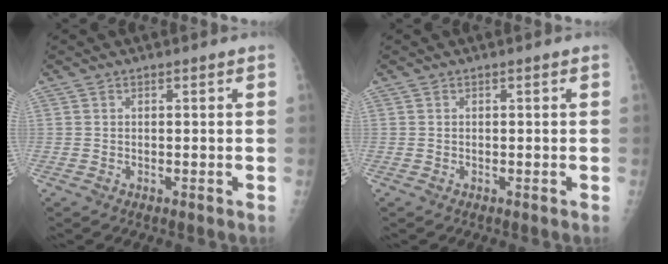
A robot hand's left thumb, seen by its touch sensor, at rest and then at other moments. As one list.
[{"total": 0.0}]